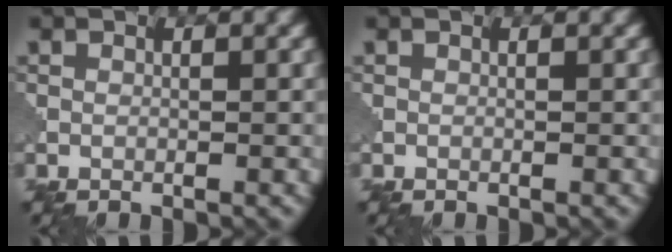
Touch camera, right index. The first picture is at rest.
{"total": 0.0}